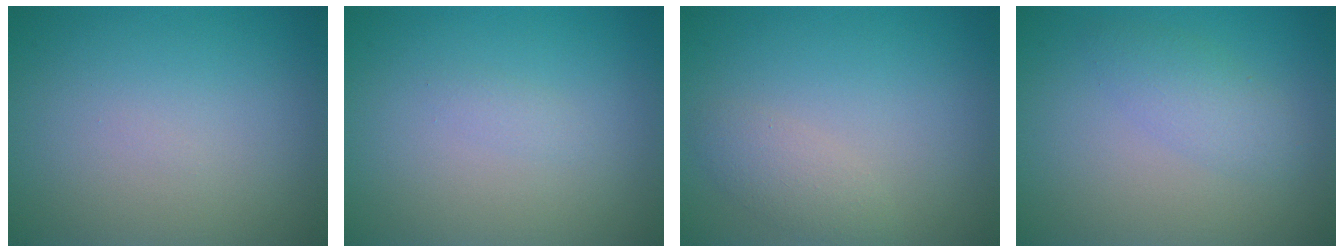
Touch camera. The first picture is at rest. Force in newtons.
{"total": 0.6, "press": 0.6, "slide": 0.0}
{"total": 1.9, "press": 1.9, "slide": 0.1}
{"total": 2.2, "press": 2.2, "slide": 0.1}